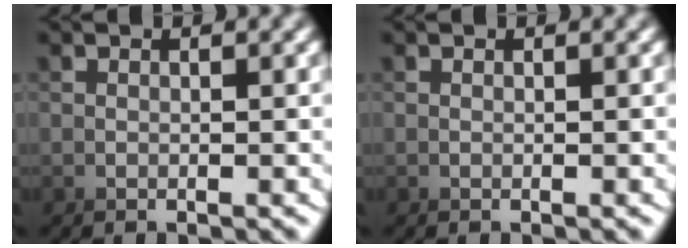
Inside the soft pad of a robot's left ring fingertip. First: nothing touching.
{"total": 0.0}